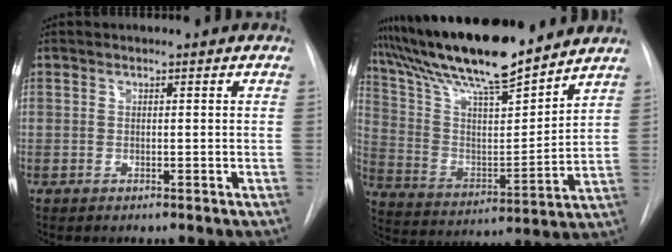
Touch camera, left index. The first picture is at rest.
{"total": 19.9, "force": [17.2, 1.8, 9.9], "torque": [-0.182, 0.005, 0.300]}